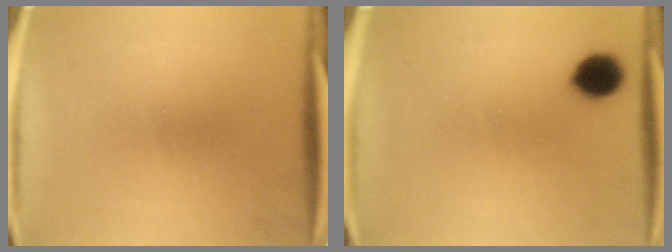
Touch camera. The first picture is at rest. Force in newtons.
{"total": 6.7}